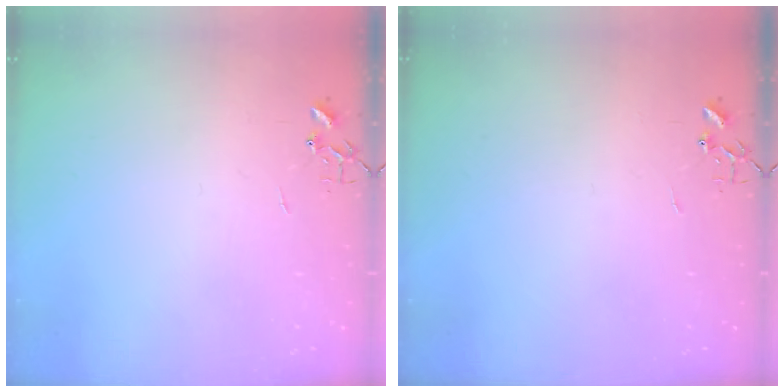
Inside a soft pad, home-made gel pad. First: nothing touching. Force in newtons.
{"total": 0.0}